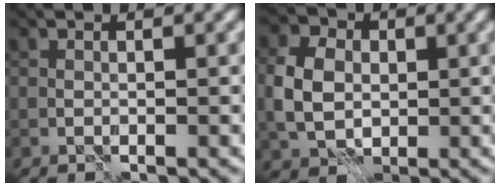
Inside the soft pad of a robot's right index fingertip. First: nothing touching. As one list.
[{"total": 5.0, "force": [0.3, 4.1, 2.9], "torque": [-0.068, 0.006, 0.000]}]